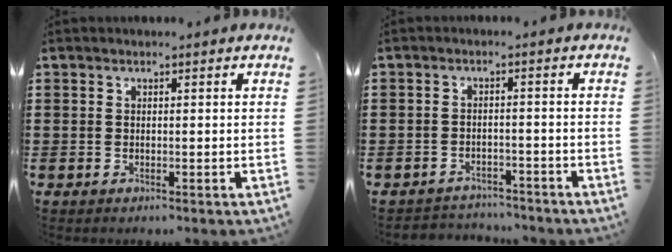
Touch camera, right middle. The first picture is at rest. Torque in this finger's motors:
{"motor_torque": [0.20, 0.04, -0.04, -0.04]}